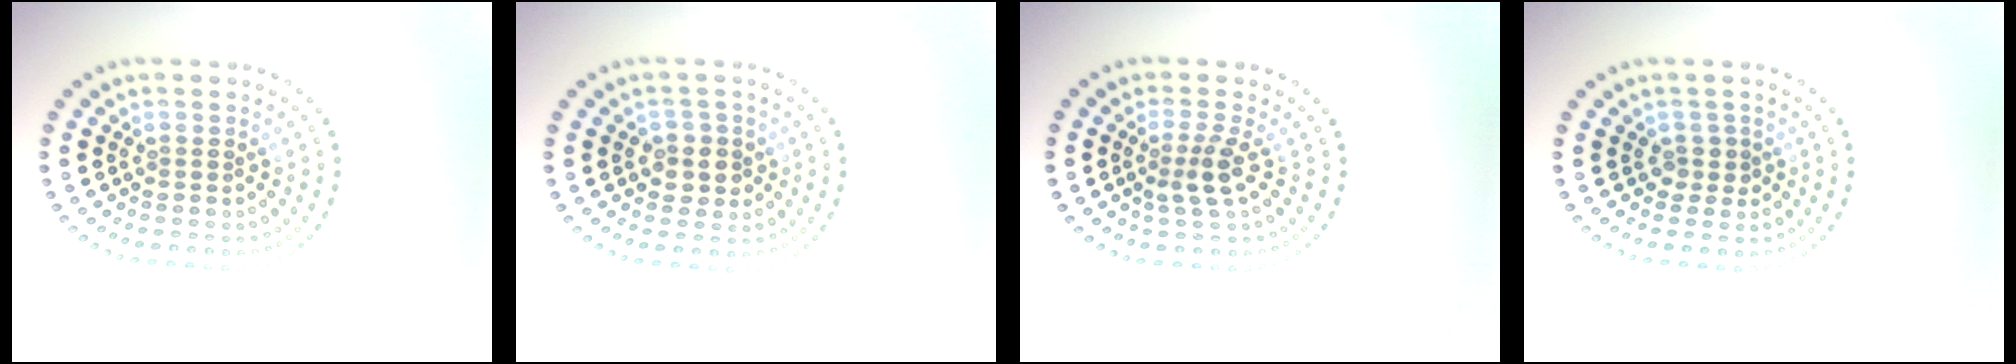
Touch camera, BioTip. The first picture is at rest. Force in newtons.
{"total": 2.5, "press": 2.3, "slide": 0.9}
{"total": 2.4, "press": 1.8, "slide": 1.5}
{"total": 1.2, "press": 0.9, "slide": 0.8}